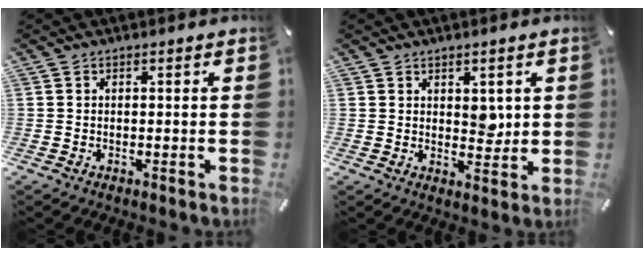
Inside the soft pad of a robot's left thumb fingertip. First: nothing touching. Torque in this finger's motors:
{"motor_torque": [0.18, 0.91, 0.14, -0.47, 0.10]}